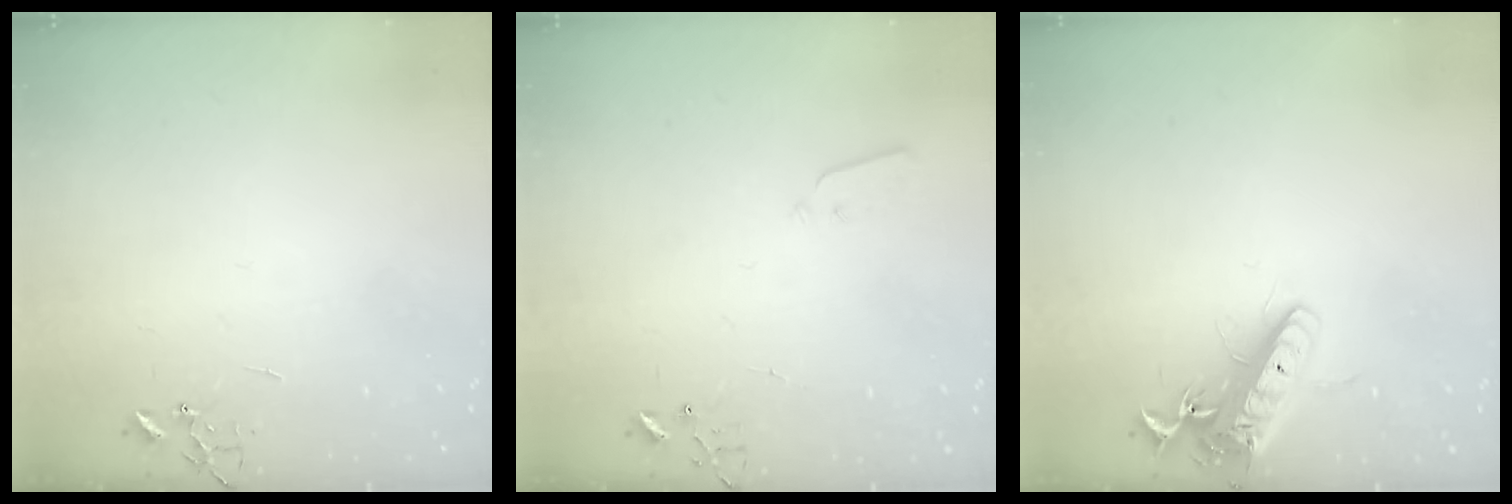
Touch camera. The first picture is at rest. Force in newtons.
{"total": 2.0, "press": 2.0, "slide": 0.4}
{"total": 15.2, "press": 14.9, "slide": 2.9}